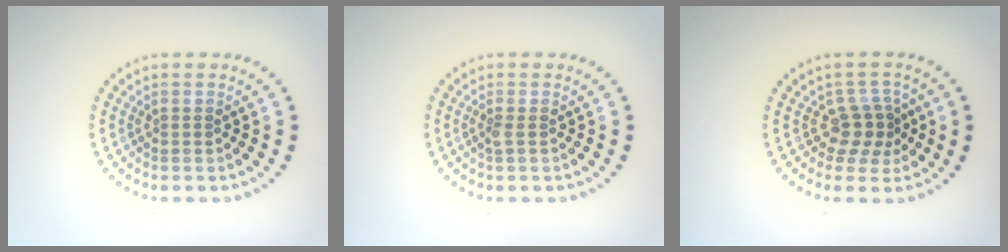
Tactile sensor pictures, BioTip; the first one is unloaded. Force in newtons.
{"total": 0.6, "press": 0.6, "slide": 0.3}
{"total": 2.8, "press": 2.2, "slide": 1.7}